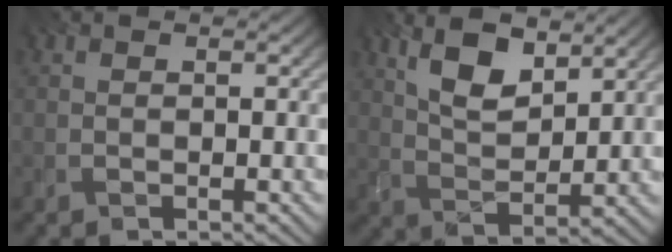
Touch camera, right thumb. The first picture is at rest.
{"total": 7.8, "force": [4.4, 3.3, 5.6], "torque": [-0.118, 0.002, 0.090]}